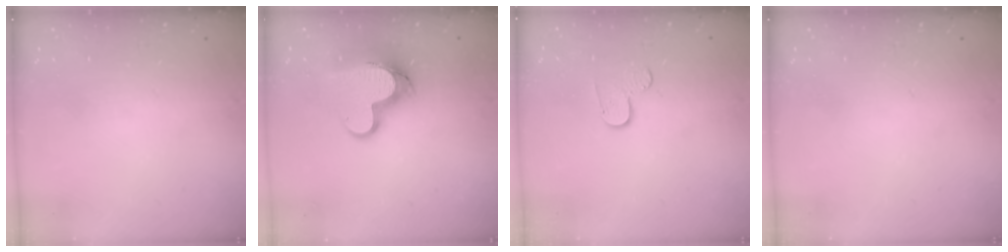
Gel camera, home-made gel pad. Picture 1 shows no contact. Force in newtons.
{"total": 13.8, "press": 13.7, "slide": 1.2}
{"total": 3.4, "press": 3.4, "slide": 0.3}
{"total": 0.0}